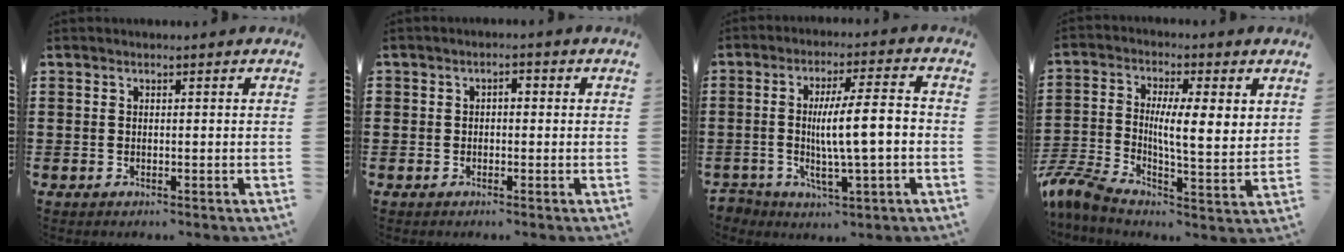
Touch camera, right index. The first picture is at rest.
{"total": 1.2, "force": [-0.6, 0.7, 0.7], "torque": [-0.015, 0.002, -0.014]}
{"total": 9.3, "force": [-1.6, 2.5, 8.9], "torque": [-0.152, 0.008, -0.027]}
{"total": 7.9, "force": [1.1, 2.7, 7.4], "torque": [-0.153, -0.011, 0.014]}